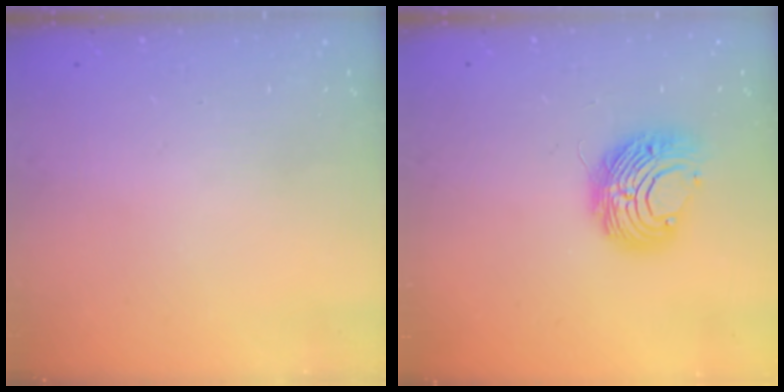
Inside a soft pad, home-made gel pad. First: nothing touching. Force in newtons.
{"total": 8.9, "press": 8.9, "slide": 0.1}